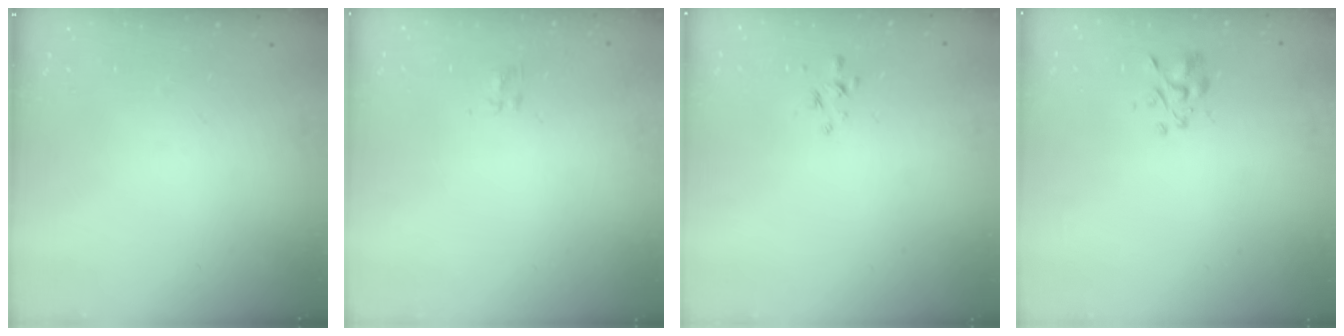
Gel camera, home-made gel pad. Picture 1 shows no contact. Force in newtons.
{"total": 1.9, "press": 1.5, "slide": 1.1}
{"total": 2.7, "press": 2.5, "slide": 0.9}
{"total": 2.4, "press": 2.2, "slide": 1.0}